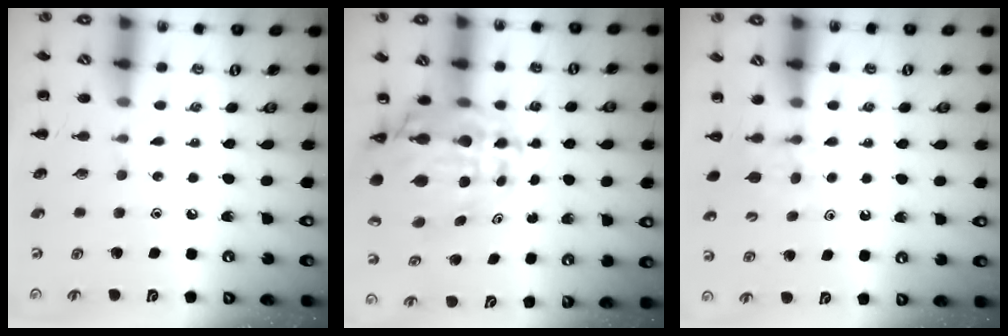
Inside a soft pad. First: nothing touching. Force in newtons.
{"total": 13.9, "press": 13.2, "slide": 4.4}
{"total": 4.1, "press": 3.9, "slide": 1.3}